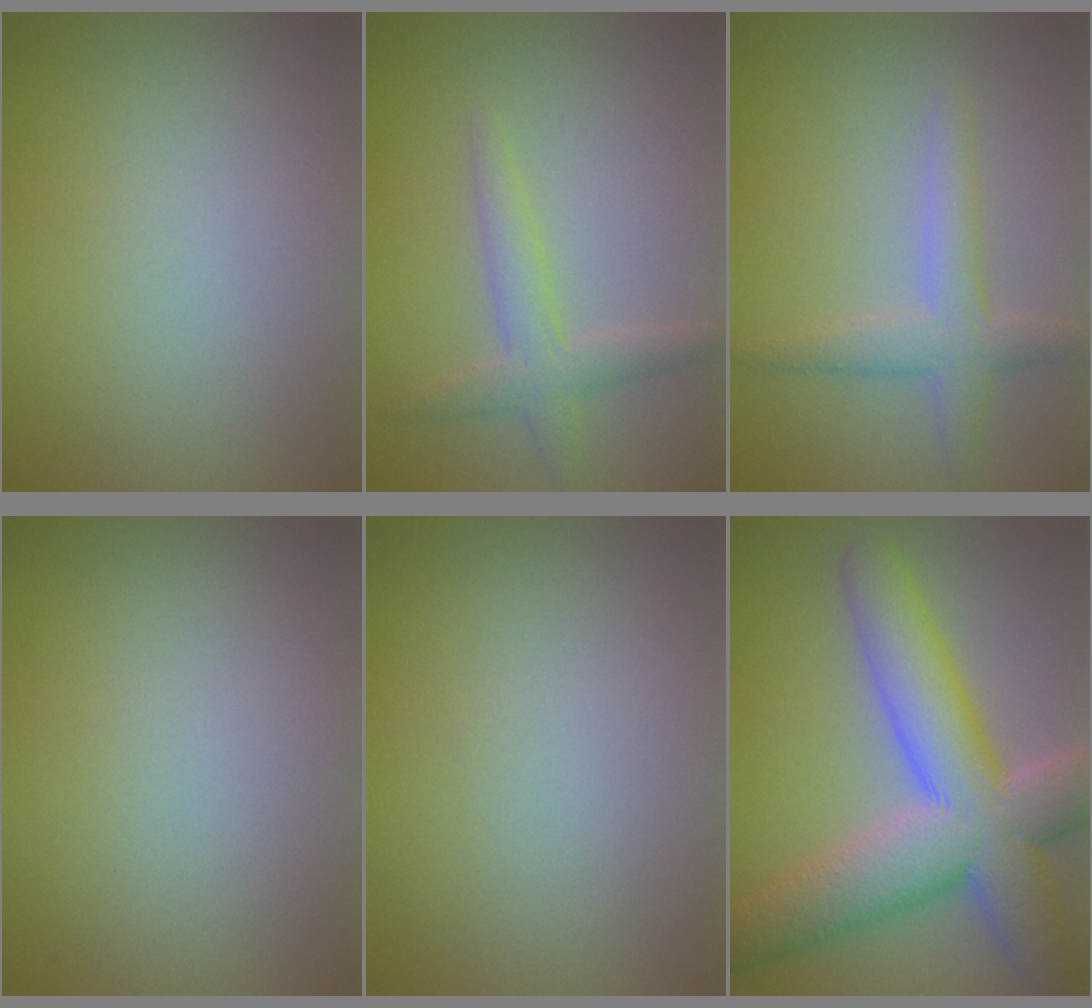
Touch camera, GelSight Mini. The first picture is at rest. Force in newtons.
{"total": 2.7, "press": 2.7, "slide": 0.1}
{"total": 3.2, "press": 3.2, "slide": 0.2}
{"total": 0.0}
{"total": 0.0}
{"total": 11.0, "press": 11.0, "slide": 1.0}